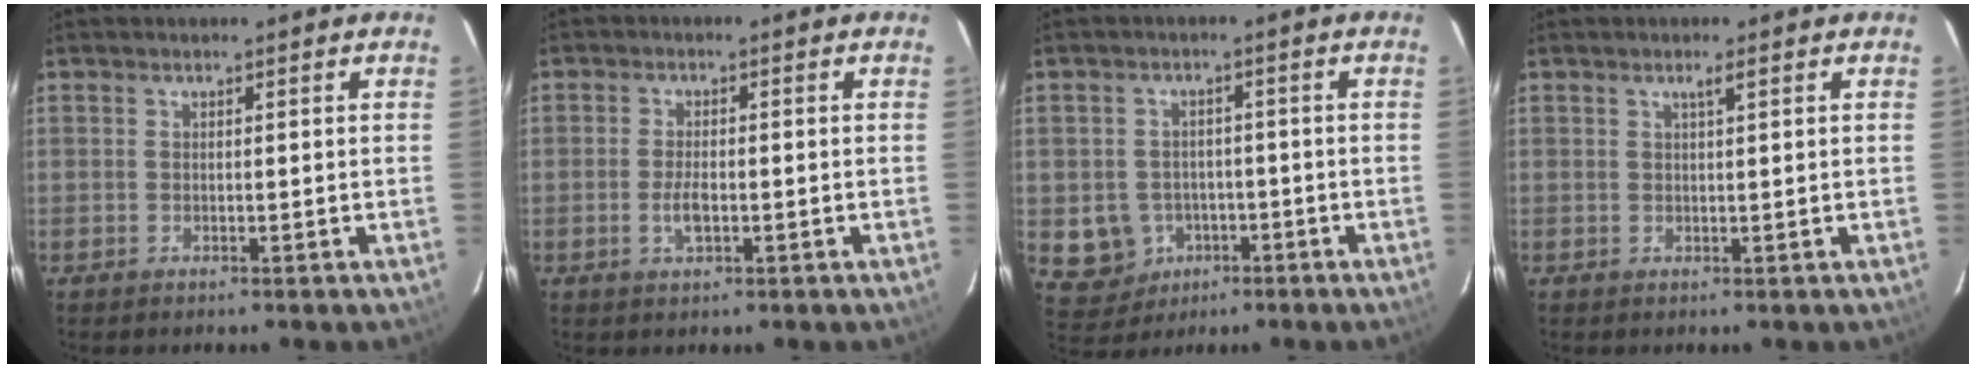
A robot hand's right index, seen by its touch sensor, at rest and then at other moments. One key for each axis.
{"total": 3.3, "fx": -0.9, "fy": 1.4, "fz": 2.8, "tx": -0.057, "ty": 0.000, "tz": -0.016}
{"total": 7.8, "fx": -2.6, "fy": 7.2, "fz": 2.0, "tx": -0.067, "ty": 0.012, "tz": -0.020}
{"total": 1.3, "fx": 0.7, "fy": 0.0, "fz": 1.1, "tx": -0.020, "ty": 0.005, "tz": 0.013}